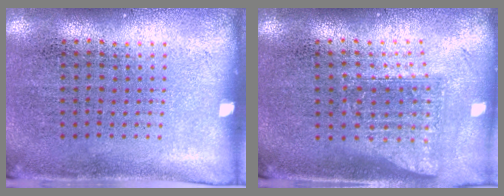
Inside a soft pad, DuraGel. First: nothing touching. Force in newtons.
{"total": 1.7, "press": 1.3, "slide": 1.0}